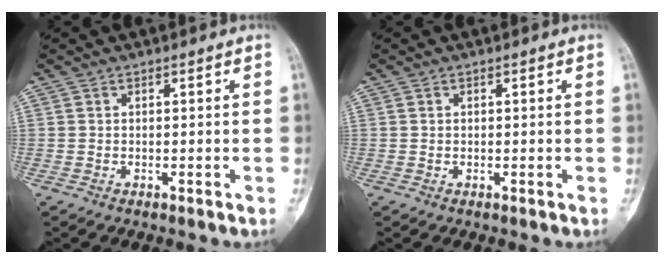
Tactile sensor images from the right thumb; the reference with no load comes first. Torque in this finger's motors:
{"motor_torque": [-0.39, 0.08, 0.00, -0.13, -0.11]}